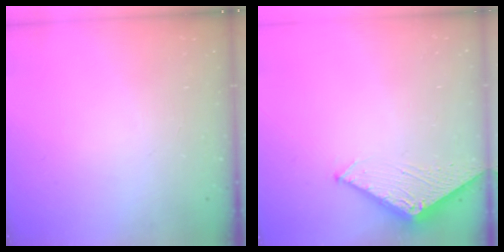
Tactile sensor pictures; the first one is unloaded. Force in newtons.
{"total": 2.9, "press": 2.9, "slide": 0.3}